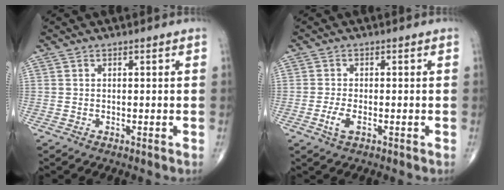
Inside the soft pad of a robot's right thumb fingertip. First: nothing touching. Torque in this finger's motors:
{"motor_torque": [0.05, 0.11, 0.22, 0.19, 0.02]}